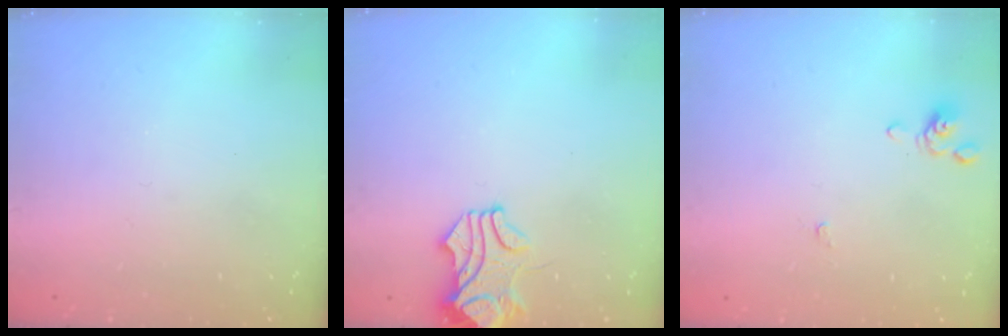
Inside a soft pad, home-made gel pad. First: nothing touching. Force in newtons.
{"total": 1.9, "press": 1.8, "slide": 0.8}
{"total": 0.0}